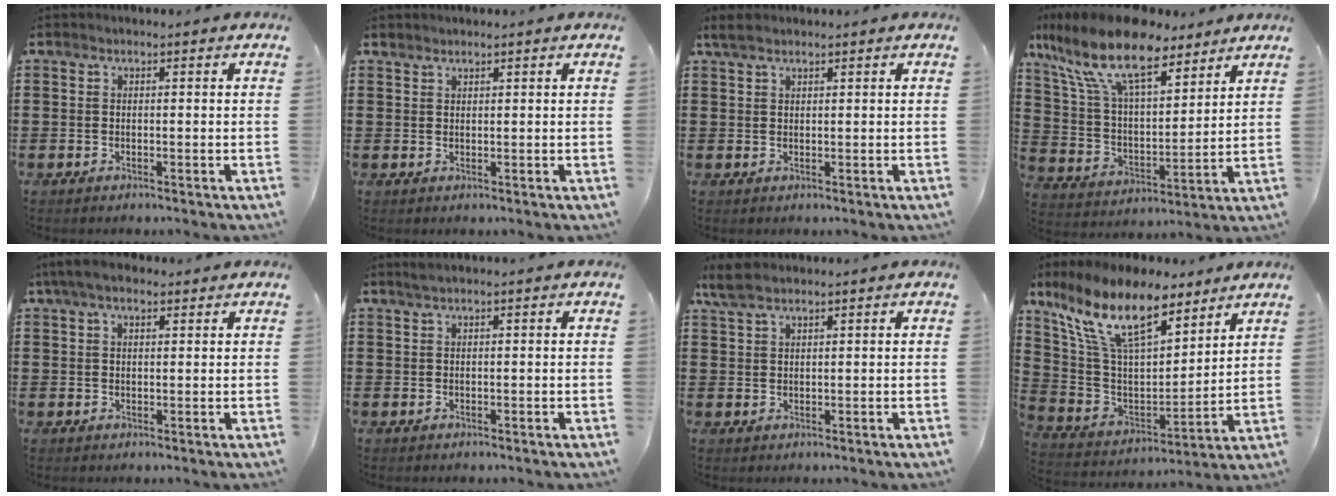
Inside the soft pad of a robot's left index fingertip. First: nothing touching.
{"total": 0.9, "force": [0.9, 0.0, 0.1], "torque": [-0.002, -0.002, 0.019]}
{"total": 2.1, "force": [1.4, 0.5, 1.4], "torque": [-0.029, 0.003, 0.027]}
{"total": 14.5, "force": [10.3, 4.7, 9.1], "torque": [-0.224, -0.044, 0.178]}
{"total": 4.2, "force": [2.7, 1.7, 2.7], "torque": [-0.059, 0.009, 0.050]}
{"total": 1.0, "force": [0.6, -0.1, 0.8], "torque": [-0.015, 0.001, 0.011]}
{"total": 3.2, "force": [2.1, 1.0, 2.2], "torque": [-0.048, 0.004, 0.041]}
{"total": 13.6, "force": [9.3, 4.4, 8.9], "torque": [-0.210, -0.040, 0.165]}